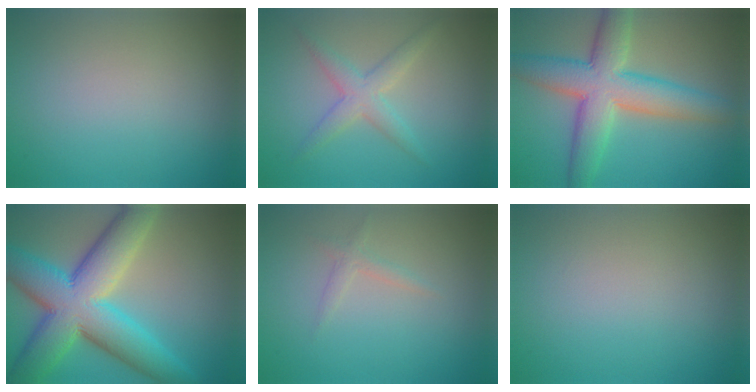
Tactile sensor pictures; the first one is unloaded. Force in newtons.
{"total": 2.9, "press": 2.9, "slide": 0.0}
{"total": 8.5, "press": 8.5, "slide": 0.2}
{"total": 12.7, "press": 12.7, "slide": 0.6}
{"total": 1.2, "press": 1.2, "slide": 0.1}
{"total": 0.0}